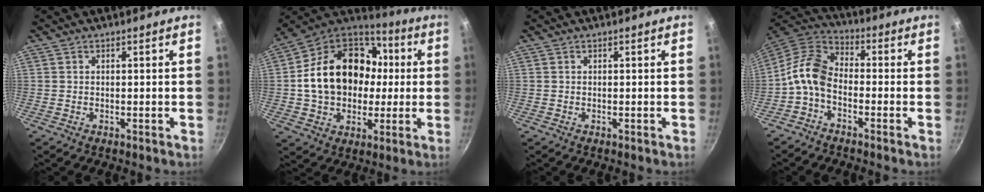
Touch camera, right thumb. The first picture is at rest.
{"total": 23.6, "force": [1.3, 18.1, 15.1], "torque": [-0.241, 0.045, 0.024]}
{"total": 0.0}
{"total": 8.1, "force": [-3.0, 5.0, 5.6], "torque": [-0.117, 0.048, -0.076]}